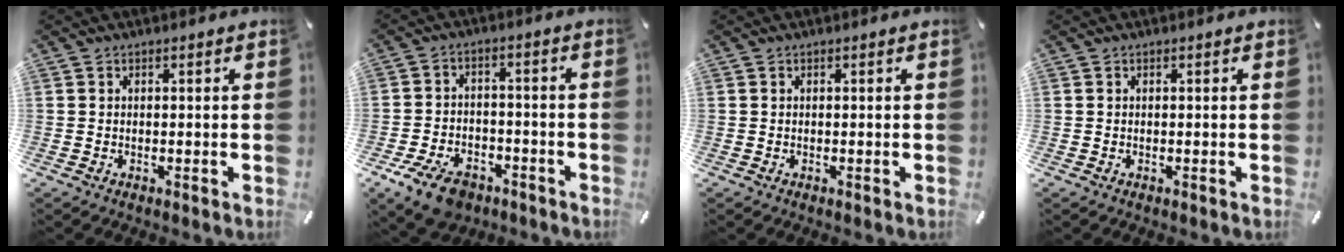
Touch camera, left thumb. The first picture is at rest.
{"total": 8.9, "force": [-5.5, 5.3, 4.6], "torque": [-0.093, 0.028, -0.099]}
{"total": 0.0}
{"total": 0.0}